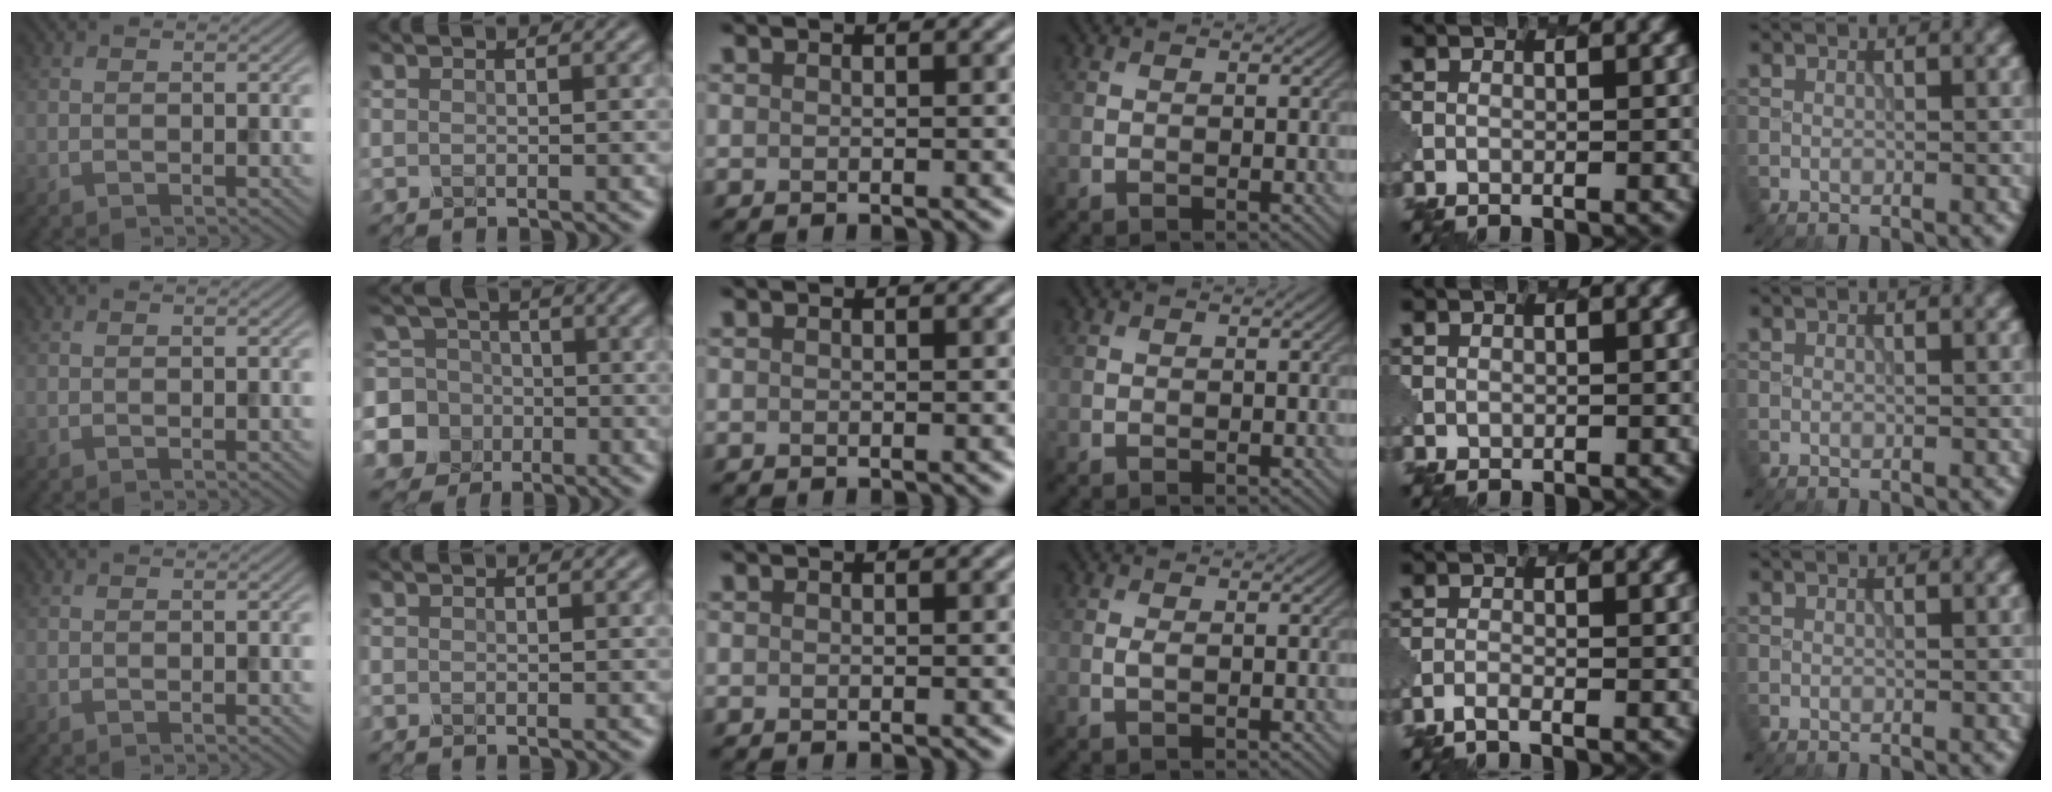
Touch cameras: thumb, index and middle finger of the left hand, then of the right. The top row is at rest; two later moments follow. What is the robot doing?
{"motion": "extract", "object": "pen bag"}